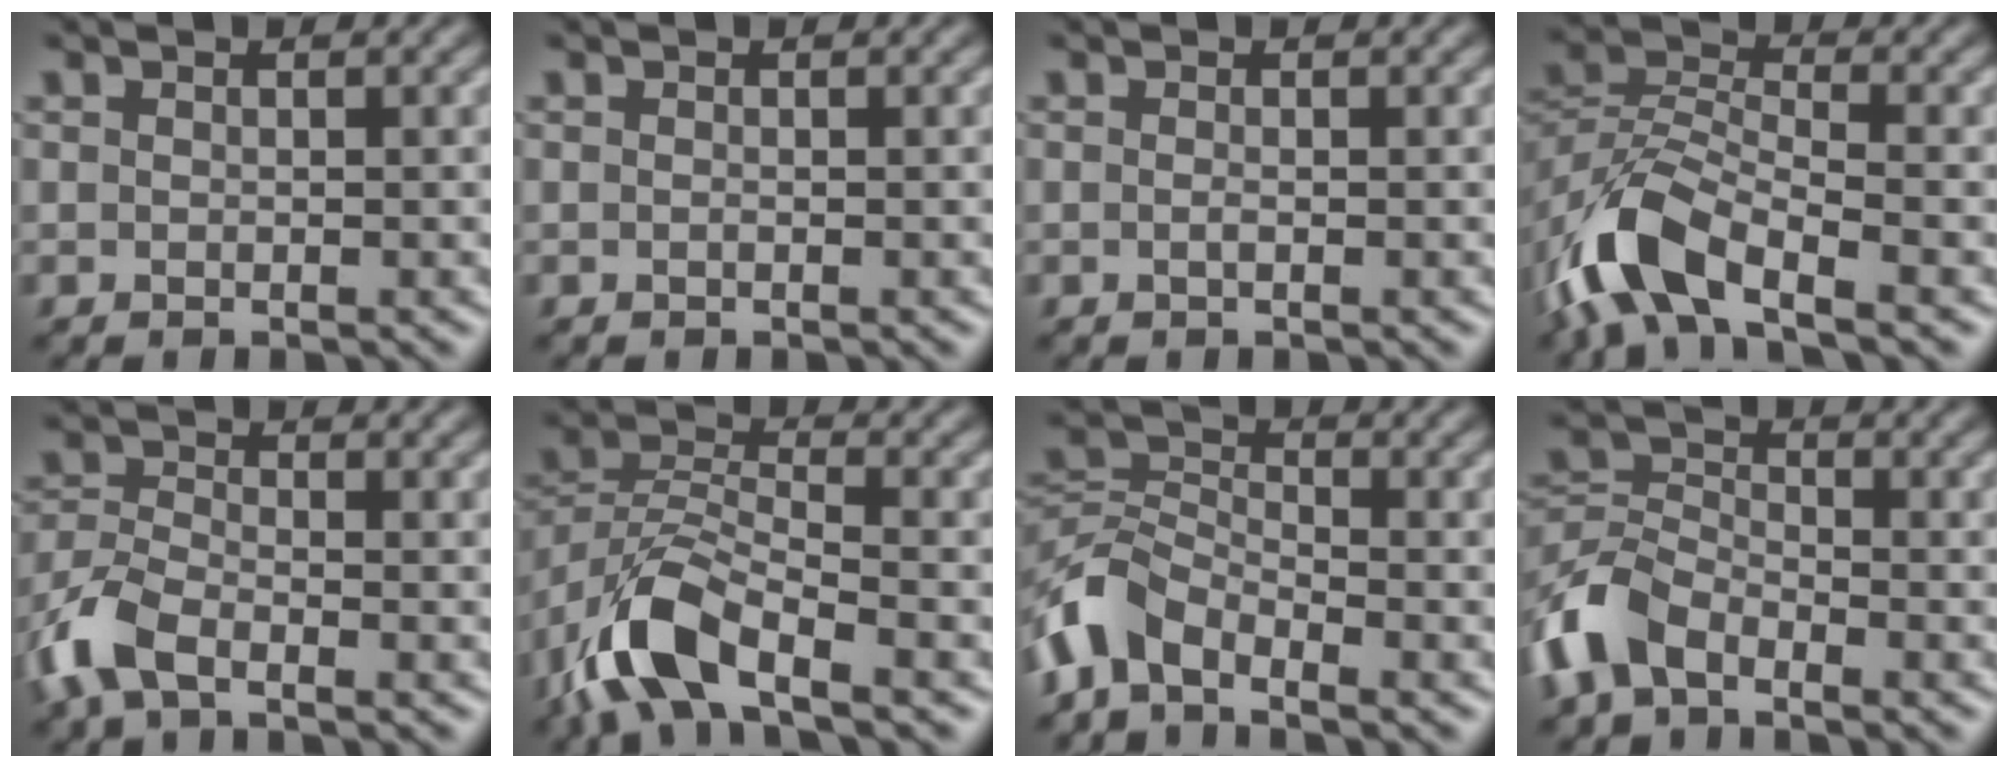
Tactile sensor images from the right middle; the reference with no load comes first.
{"total": 0.0}
{"total": 0.5, "force": [-0.2, 0.1, 0.5], "torque": [-0.012, -0.001, -0.003]}
{"total": 8.4, "force": [-4.9, 3.9, 5.6], "torque": [-0.115, 0.000, -0.106]}
{"total": 5.0, "force": [-2.9, 2.3, 3.3], "torque": [-0.082, -0.008, -0.075]}
{"total": 8.4, "force": [-5.1, 3.3, 5.8], "torque": [-0.114, 0.002, -0.107]}
{"total": 5.2, "force": [-3.6, 2.5, 2.7], "torque": [-0.056, 0.000, -0.089]}
{"total": 6.0, "force": [-3.7, 3.2, 3.4], "torque": [-0.076, 0.001, -0.091]}